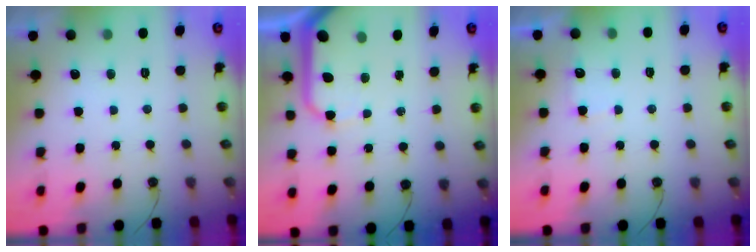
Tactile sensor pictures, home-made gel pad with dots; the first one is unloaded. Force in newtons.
{"total": 13.0, "press": 12.9, "slide": 1.5}
{"total": 4.3, "press": 4.2, "slide": 0.8}